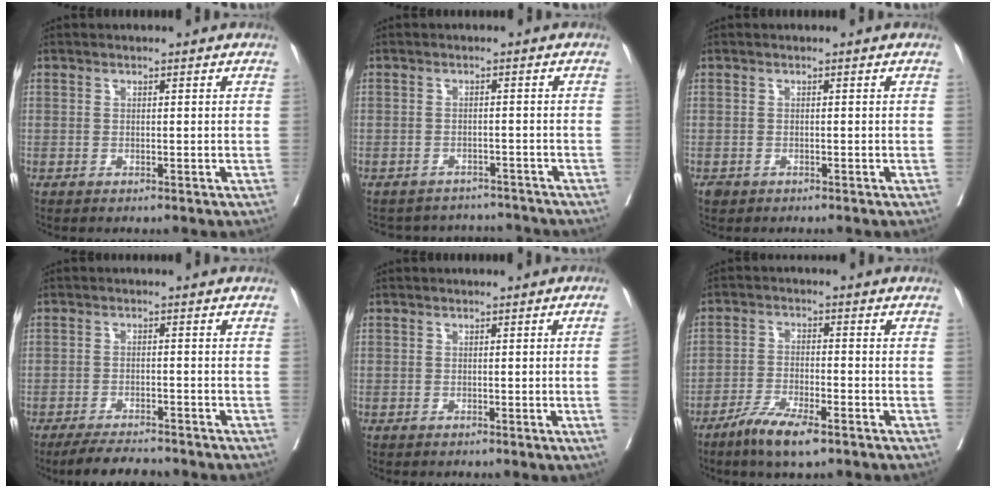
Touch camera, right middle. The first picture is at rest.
{"total": 8.3, "force": [-7.9, 2.5, 0.2], "torque": [-0.003, 0.021, -0.095]}
{"total": 1.0, "force": [-0.7, 0.7, 0.2], "torque": [-0.008, 0.001, -0.012]}
{"total": 6.3, "force": [-5.7, 1.1, 2.4], "torque": [-0.035, -0.014, -0.093]}
{"total": 2.2, "force": [-0.3, -0.6, 2.1], "torque": [-0.026, 0.000, -0.004]}
{"total": 6.9, "force": [-4.7, 1.2, 4.9], "torque": [-0.094, -0.010, -0.083]}